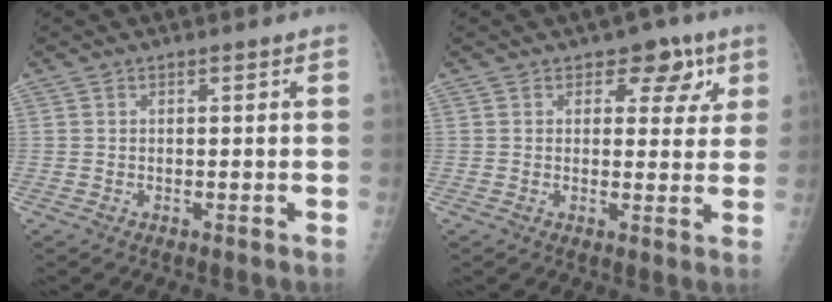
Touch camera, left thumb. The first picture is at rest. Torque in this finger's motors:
{"motor_torque": [0.15, -0.10, 0.33, -0.30, 0.00]}